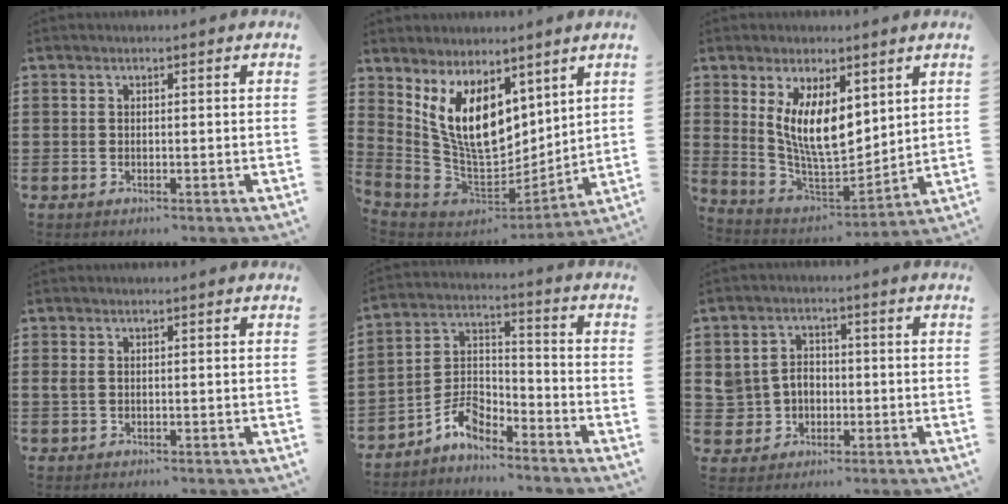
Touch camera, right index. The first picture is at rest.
{"total": 12.3, "force": [4.8, 7.1, 8.8], "torque": [-0.189, -0.022, 0.093]}
{"total": 9.5, "force": [3.6, 4.5, 7.5], "torque": [-0.151, -0.014, 0.067]}
{"total": 0.9, "force": [0.2, 0.5, 0.7], "torque": [-0.016, 0.004, 0.003]}
{"total": 6.3, "force": [-5.4, 2.4, 2.2], "torque": [-0.053, 0.007, -0.109]}
{"total": 4.4, "force": [-0.5, 4.1, 1.3], "torque": [-0.049, 0.011, -0.014]}